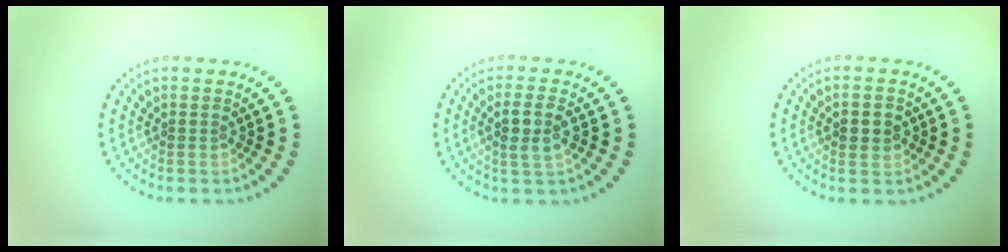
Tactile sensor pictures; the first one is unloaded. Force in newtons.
{"total": 2.6, "press": 2.4, "slide": 0.9}
{"total": 2.1, "press": 2.1, "slide": 0.1}